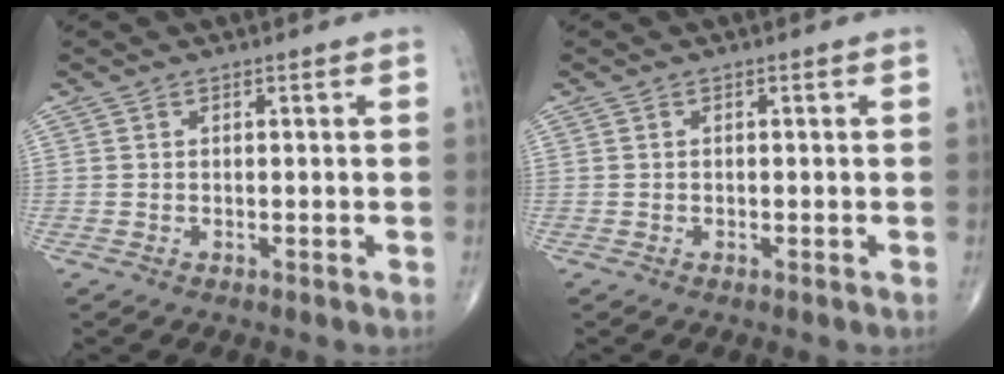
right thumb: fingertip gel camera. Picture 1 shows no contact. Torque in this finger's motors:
{"motor_torque": [-0.14, -0.05, -0.17, -0.16, 0.01]}